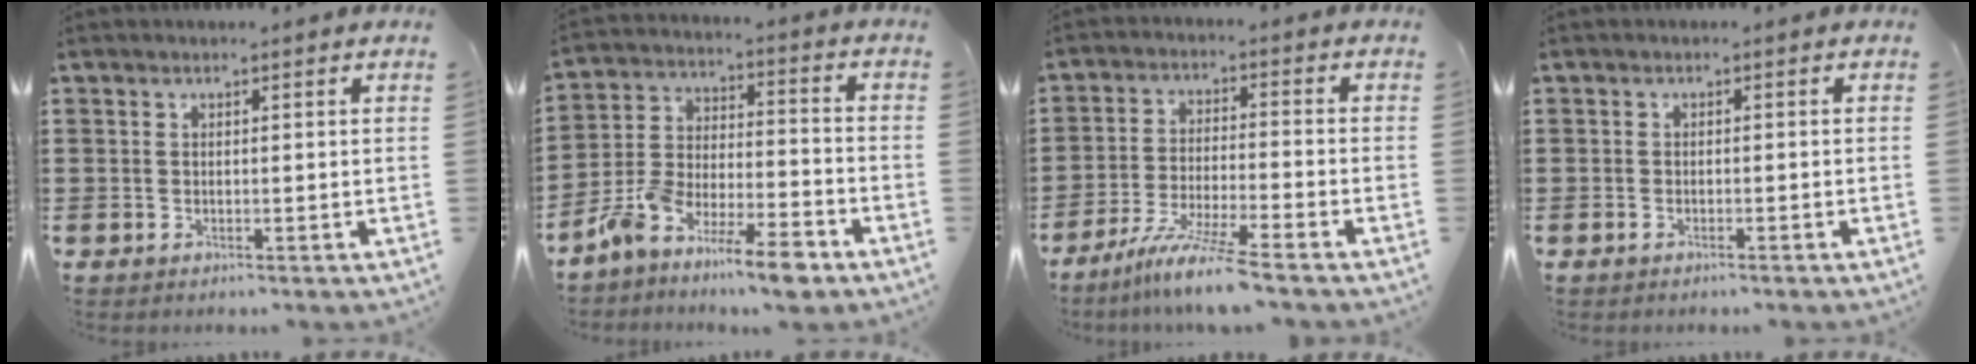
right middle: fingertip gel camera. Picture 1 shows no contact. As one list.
[{"total": 10.2, "force": [-8.6, 1.8, 5.0], "torque": [-0.103, 0.021, -0.169]}, {"total": 7.6, "force": [-6.2, -0.5, 4.3], "torque": [-0.092, -0.020, -0.122]}, {"total": 0.6, "force": [-0.5, 0.1, 0.3], "torque": [-0.008, -0.002, -0.009]}]